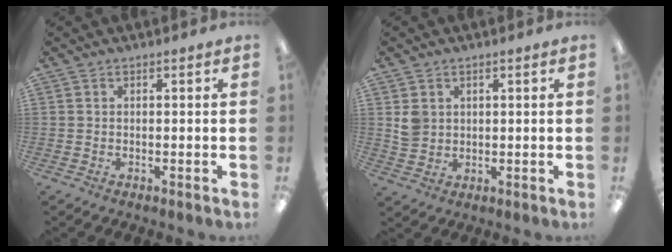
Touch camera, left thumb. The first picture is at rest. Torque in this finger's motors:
{"motor_torque": [0.32, 0.55, 0.38, -0.68, 0.21]}